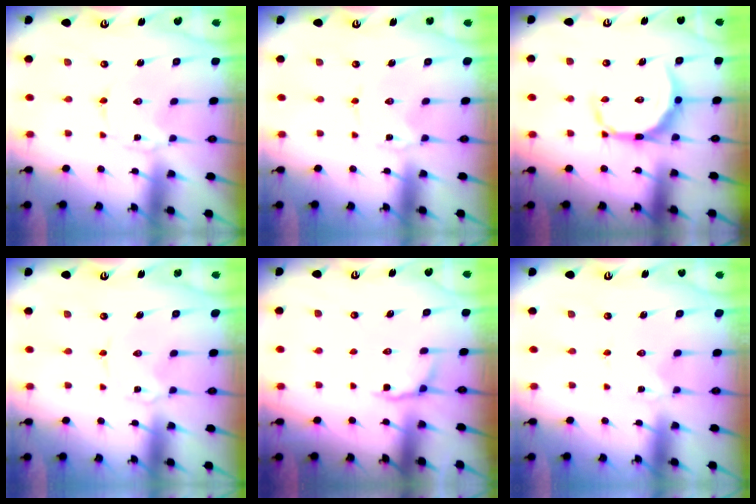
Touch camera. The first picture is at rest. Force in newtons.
{"total": 1.1, "press": 1.1, "slide": 0.2}
{"total": 11.4, "press": 11.4, "slide": 0.3}
{"total": 0.0}
{"total": 4.4, "press": 3.7, "slide": 2.4}
{"total": 0.0}